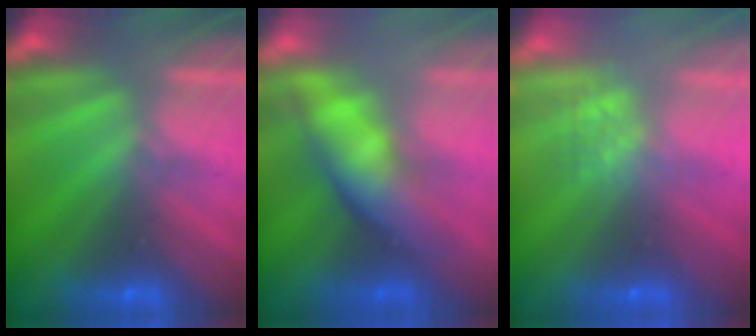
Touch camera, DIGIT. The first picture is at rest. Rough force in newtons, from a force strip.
{"total": 4.6}
{"total": 2.6}